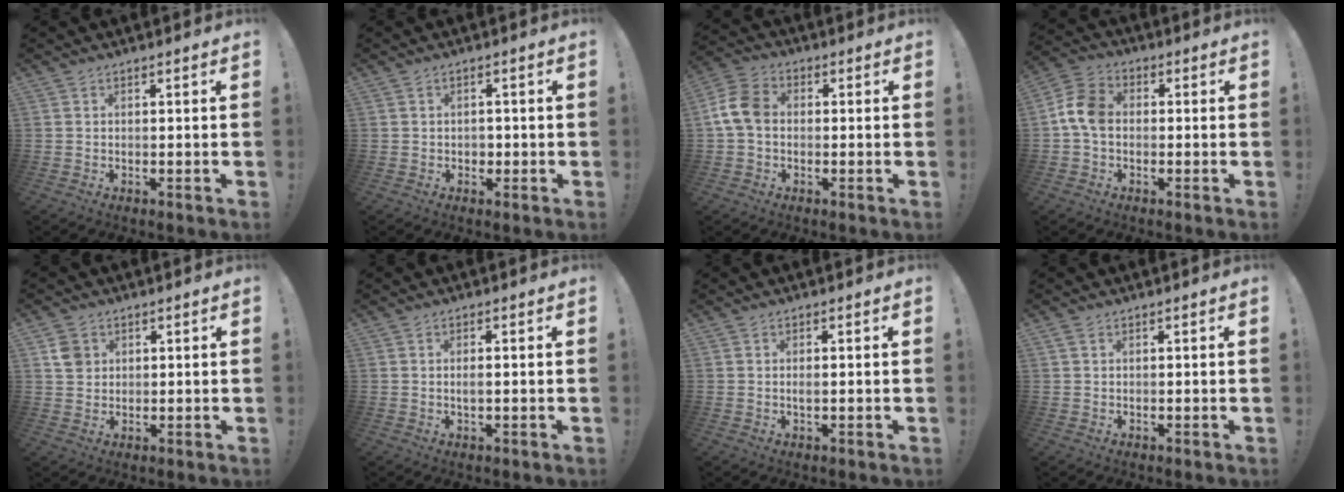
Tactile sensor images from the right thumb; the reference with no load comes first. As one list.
[{"total": 1.9, "force": [-0.5, 1.7, 0.5], "torque": [-0.008, 0.003, -0.012]}, {"total": 9.7, "force": [0.1, 6.9, 6.7], "torque": [-0.142, 0.014, 0.008]}, {"total": 9.3, "force": [-0.2, 6.6, 6.6], "torque": [-0.130, 0.019, 0.004]}, {"total": 4.6, "force": [1.8, 4.0, 1.5], "torque": [-0.012, -0.002, 0.033]}, {"total": 1.6, "force": [-0.3, 0.4, 1.6], "torque": [-0.028, 0.000, -0.006]}, {"total": 1.2, "force": [-0.3, 0.2, 1.1], "torque": [-0.020, -0.001, -0.006]}, {"total": 1.0, "force": [0.5, 0.7, 0.6], "torque": [-0.012, 0.004, 0.008]}]